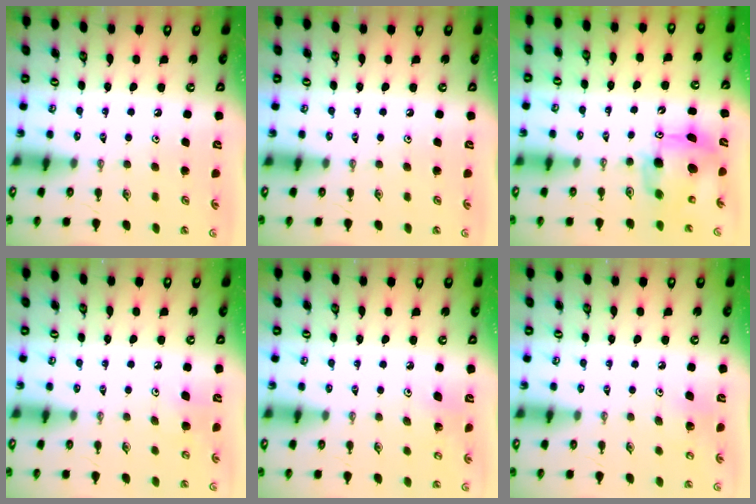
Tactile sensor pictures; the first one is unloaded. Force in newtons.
{"total": 0.0}
{"total": 9.8, "press": 9.7, "slide": 0.7}
{"total": 7.3, "press": 7.2, "slide": 1.4}
{"total": 5.1, "press": 4.7, "slide": 1.9}
{"total": 6.9, "press": 6.9, "slide": 0.9}